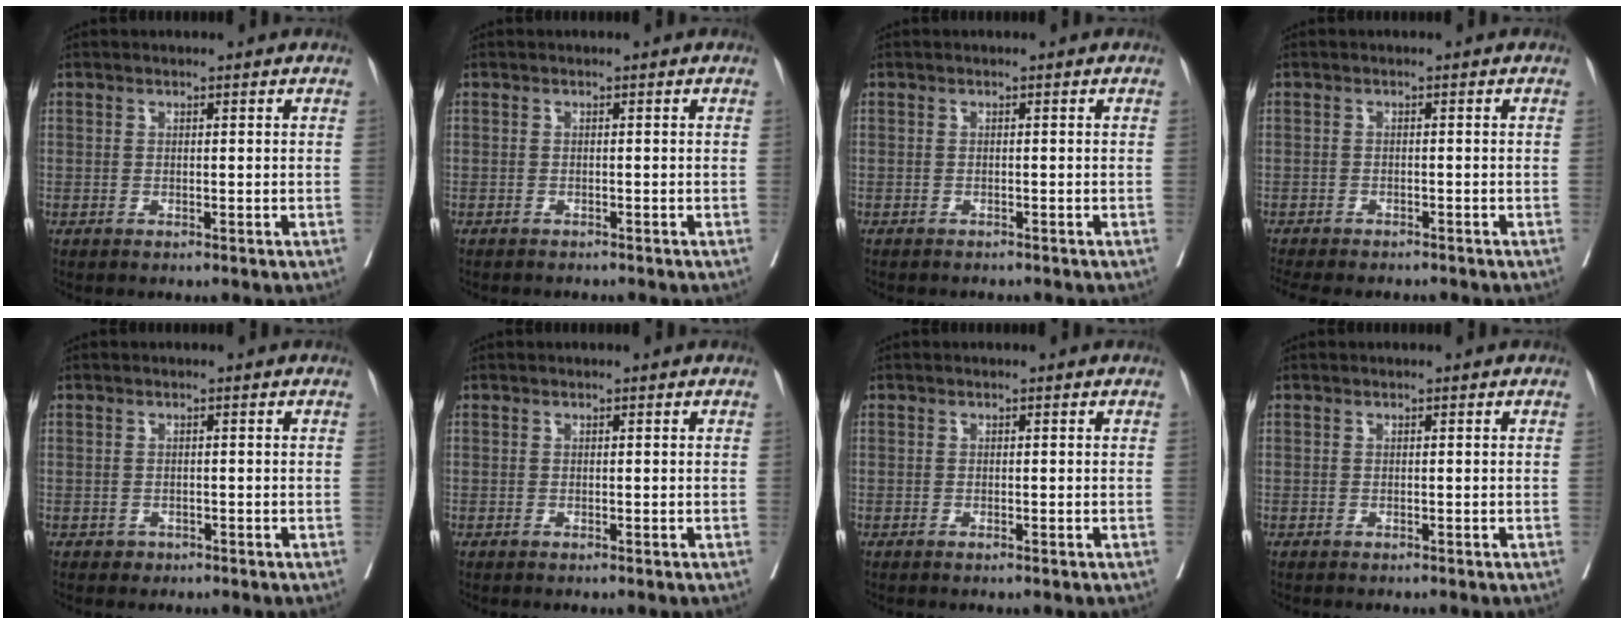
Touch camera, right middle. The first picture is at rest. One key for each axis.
{"total": 3.0, "fx": -2.7, "fy": 0.8, "fz": 1.0, "tx": -0.014, "ty": -0.004, "tz": -0.031}
{"total": 2.7, "fx": -2.4, "fy": 0.8, "fz": 0.9, "tx": -0.012, "ty": -0.004, "tz": -0.028}
{"total": 10.5, "fx": -9.2, "fy": 2.9, "fz": 4.2, "tx": -0.072, "ty": -0.011, "tz": -0.122}
{"total": 1.0, "fx": -0.5, "fy": 0.8, "fz": 0.1, "tx": -0.001, "ty": 0.003, "tz": -0.006}
{"total": 0.0}
{"total": 0.6, "fx": -0.4, "fy": 0.1, "fz": 0.5, "tx": -0.009, "ty": -0.001, "tz": -0.003}
{"total": 0.6, "fx": -0.6, "fy": 0.2, "fz": 0.2, "tx": -0.004, "ty": -0.001, "tz": -0.011}